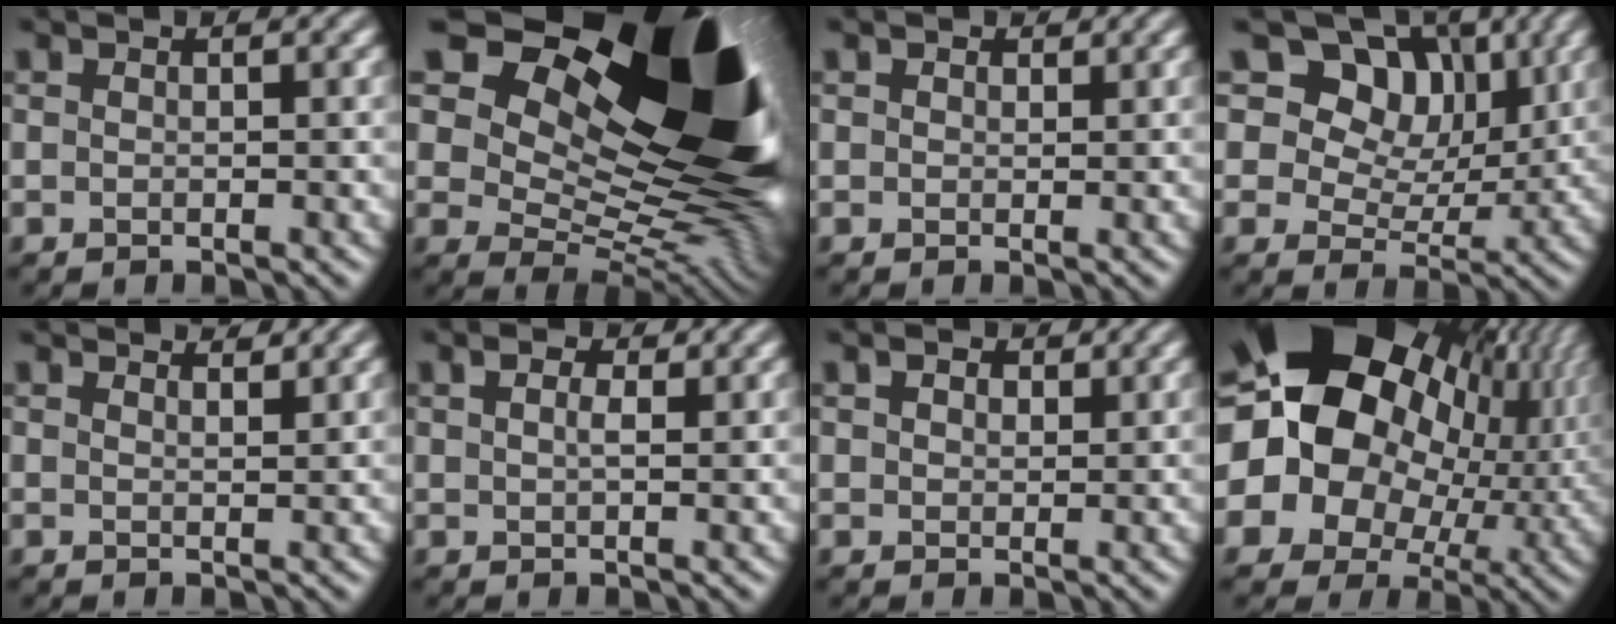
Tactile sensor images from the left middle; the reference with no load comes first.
{"total": 20.8, "force": [9.1, 11.6, 14.7], "torque": [-0.210, 0.037, 0.164]}
{"total": 0.8, "force": [0.6, 0.6, -0.2], "torque": [0.004, -0.002, 0.008]}
{"total": 12.0, "force": [6.8, 7.9, 5.9], "torque": [-0.094, 0.014, 0.107]}
{"total": 2.6, "force": [2.3, 0.8, 0.7], "torque": [0.011, 0.006, 0.008]}
{"total": 1.0, "force": [0.6, 0.5, 0.7], "torque": [-0.016, 0.001, 0.013]}
{"total": 1.4, "force": [1.0, 0.9, 0.1], "torque": [-0.003, -0.003, 0.014]}
{"total": 23.1, "force": [5.3, 18.4, 13.1], "torque": [-0.234, 0.013, 0.054]}